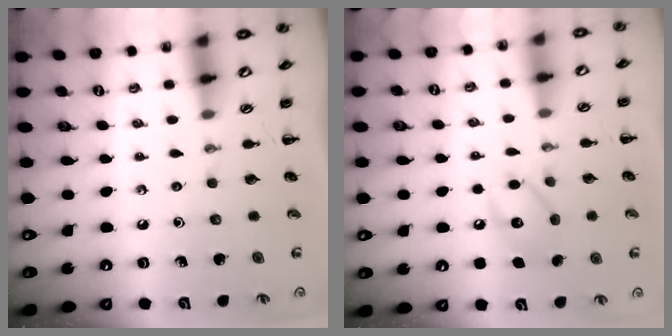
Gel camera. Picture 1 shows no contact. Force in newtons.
{"total": 8.6, "press": 8.6, "slide": 0.7}